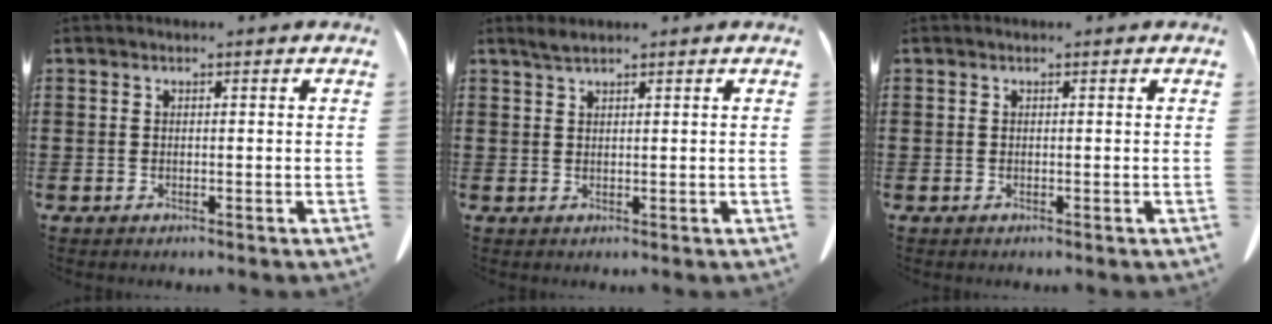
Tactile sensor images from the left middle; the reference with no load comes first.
{"total": 1.4, "force": [1.2, 0.0, 0.8], "torque": [-0.019, -0.002, 0.023]}
{"total": 0.0}